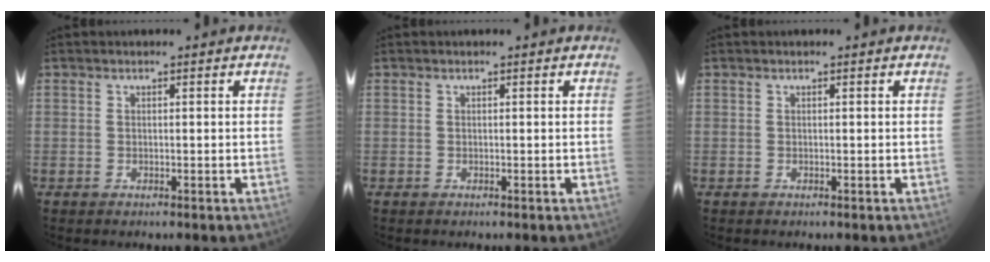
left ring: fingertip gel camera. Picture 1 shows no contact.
{"total": 0.0}
{"total": 0.0}